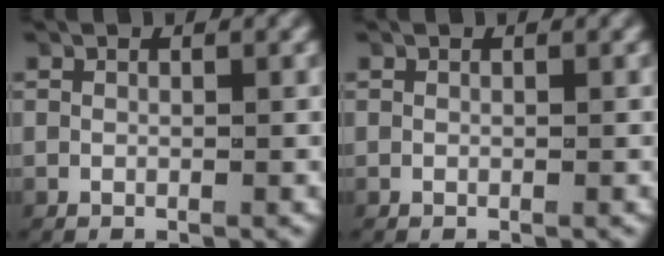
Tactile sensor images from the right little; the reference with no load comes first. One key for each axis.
{"total": 0.0}